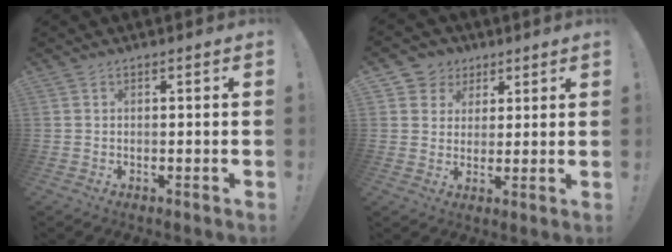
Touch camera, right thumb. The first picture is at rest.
{"total": 6.5, "force": [2.0, 6.1, 0.7], "torque": [-0.017, -0.009, 0.044]}